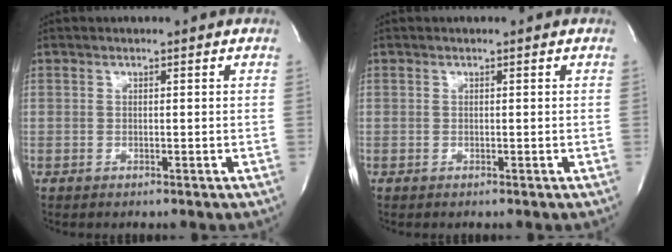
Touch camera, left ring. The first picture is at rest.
{"total": 0.0}